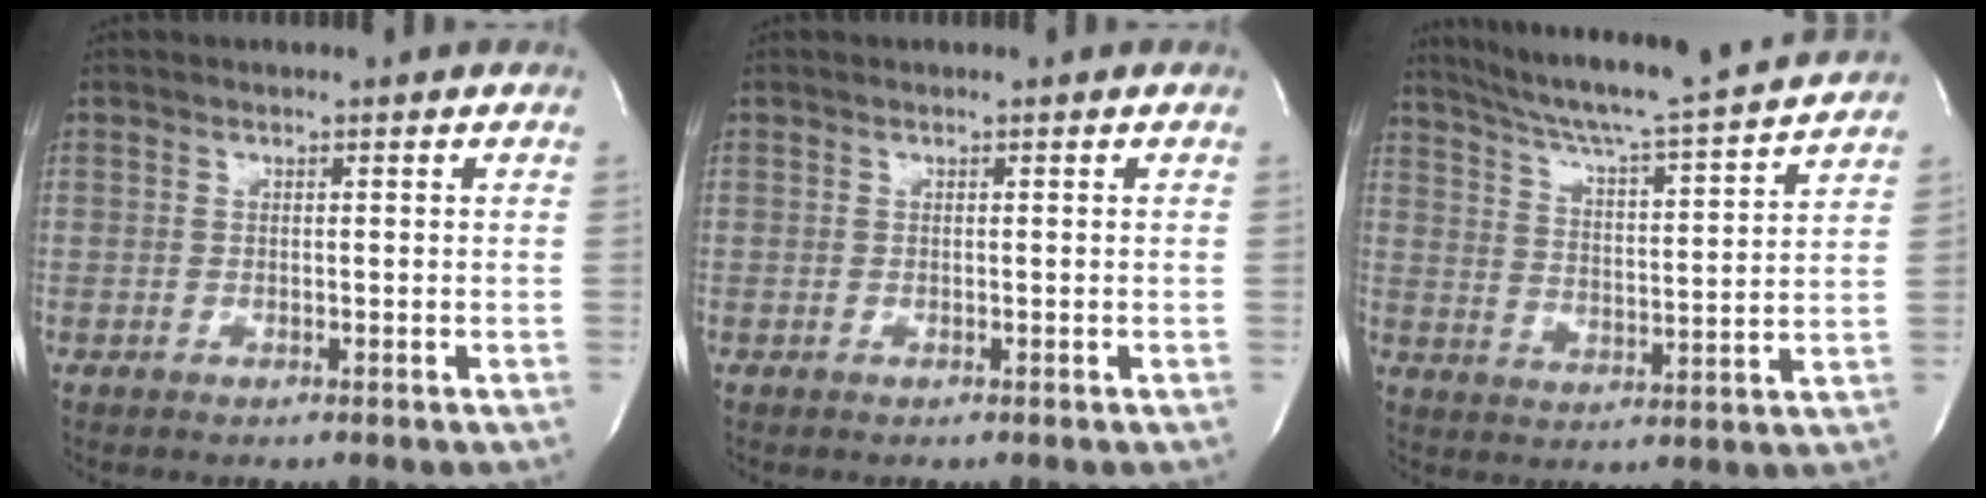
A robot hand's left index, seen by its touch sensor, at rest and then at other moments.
{"total": 0.0}
{"total": 19.0, "force": [17.3, -0.6, 7.7], "torque": [-0.133, -0.020, 0.248]}